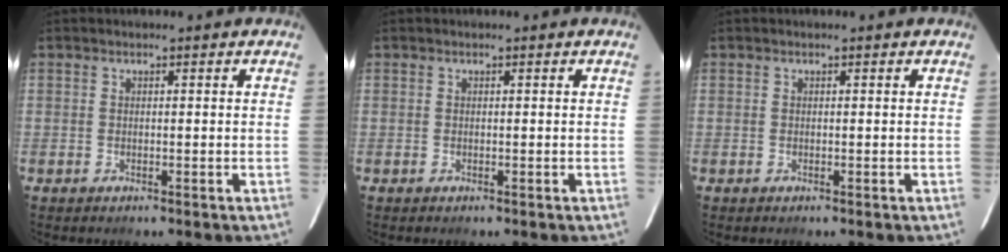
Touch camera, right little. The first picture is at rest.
{"total": 0.0}
{"total": 0.0}